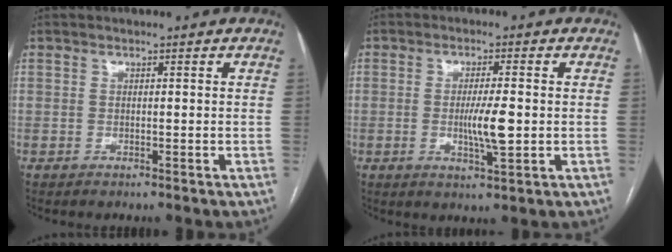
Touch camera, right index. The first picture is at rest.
{"total": 5.4, "force": [-0.5, 0.5, 5.4], "torque": [-0.100, -0.009, -0.009]}